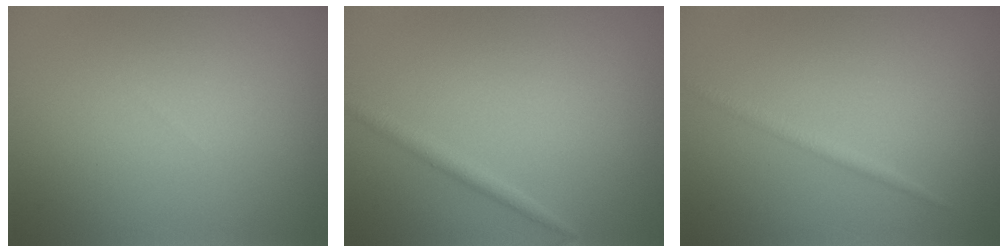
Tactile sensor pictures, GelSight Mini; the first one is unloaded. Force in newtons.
{"total": 1.3, "press": 1.3, "slide": 0.1}
{"total": 1.1, "press": 1.1, "slide": 0.1}